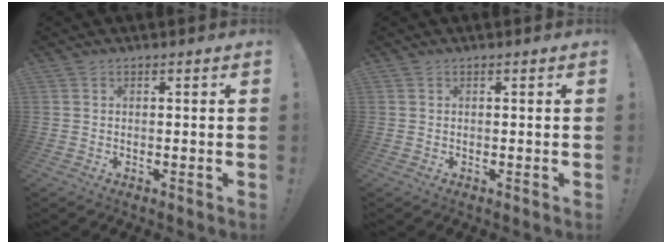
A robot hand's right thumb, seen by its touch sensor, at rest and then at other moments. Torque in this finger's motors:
{"motor_torque": [-0.13, -0.02, -0.06, 0.13, 0.00]}